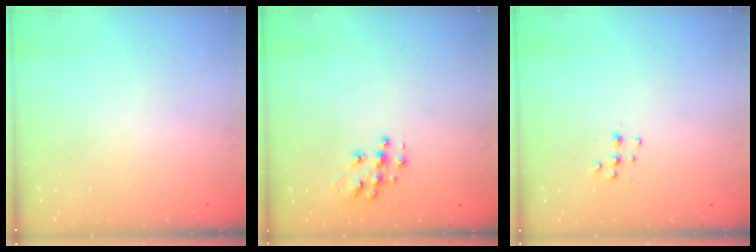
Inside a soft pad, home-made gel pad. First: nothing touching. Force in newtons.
{"total": 10.2, "press": 10.2, "slide": 0.7}
{"total": 5.8, "press": 5.8, "slide": 0.4}